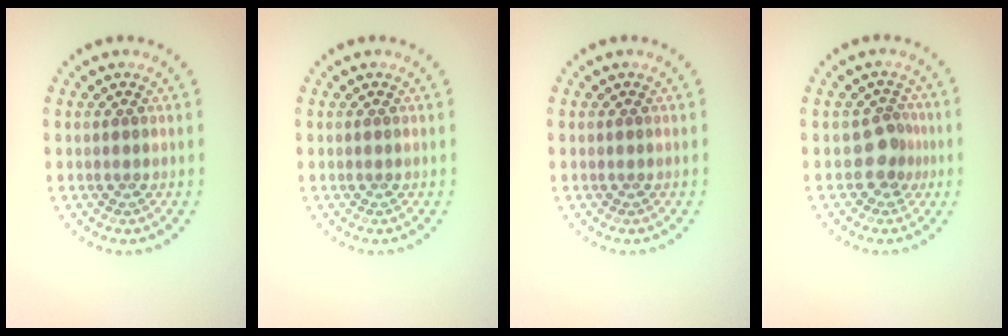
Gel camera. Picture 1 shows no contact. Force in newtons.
{"total": 0.0}
{"total": 0.0}
{"total": 2.3, "press": 1.7, "slide": 1.5}